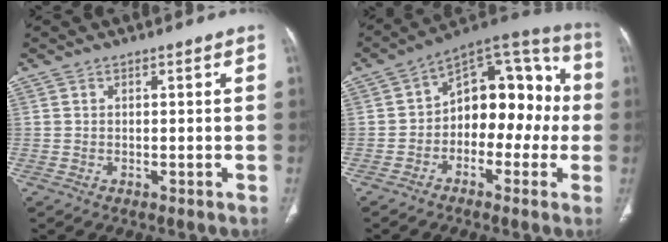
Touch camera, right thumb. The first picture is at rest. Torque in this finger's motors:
{"motor_torque": [-0.19, 0.74, 0.17, 0.08, 0.11]}